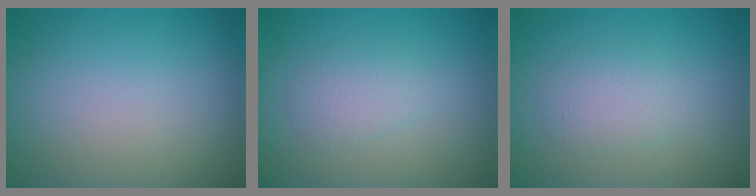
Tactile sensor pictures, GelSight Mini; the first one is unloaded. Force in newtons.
{"total": 1.8, "press": 1.8, "slide": 0.1}
{"total": 2.0, "press": 2.0, "slide": 0.0}